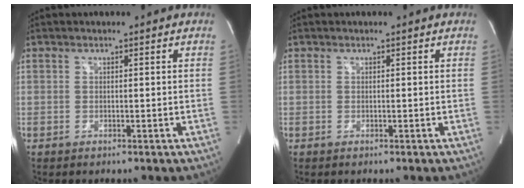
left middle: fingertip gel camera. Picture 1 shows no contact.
{"total": 0.0}